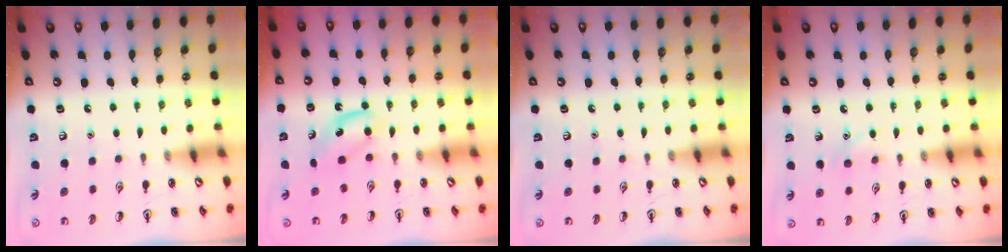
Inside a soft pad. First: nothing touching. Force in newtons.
{"total": 5.0, "press": 4.9, "slide": 1.1}
{"total": 0.0}
{"total": 5.5, "press": 5.2, "slide": 1.6}